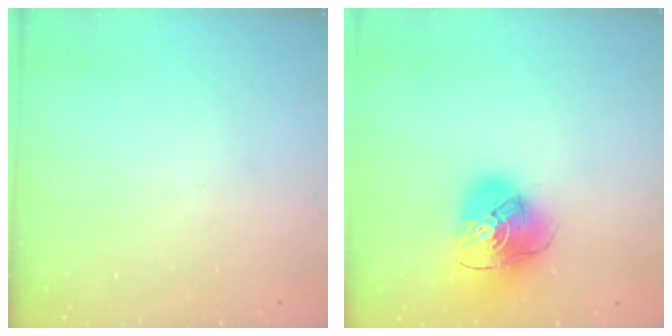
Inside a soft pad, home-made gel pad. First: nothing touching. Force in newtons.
{"total": 14.9, "press": 14.7, "slide": 2.0}